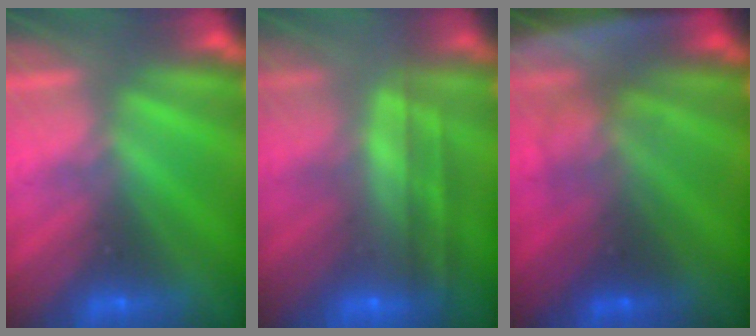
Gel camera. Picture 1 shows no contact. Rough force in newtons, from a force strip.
{"total": 8.0}
{"total": 5.8}